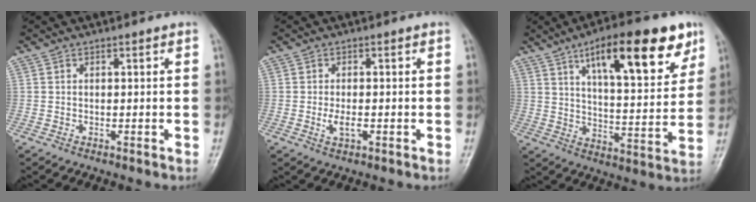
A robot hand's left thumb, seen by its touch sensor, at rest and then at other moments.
{"total": 2.8, "force": [-0.6, 1.3, 2.4], "torque": [-0.046, -0.003, -0.011]}
{"total": 20.2, "force": [11.1, 6.5, 15.6], "torque": [-0.194, -0.038, 0.170]}